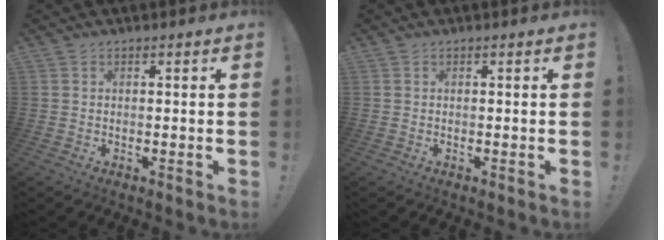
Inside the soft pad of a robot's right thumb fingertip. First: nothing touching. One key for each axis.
{"total": 0.0}